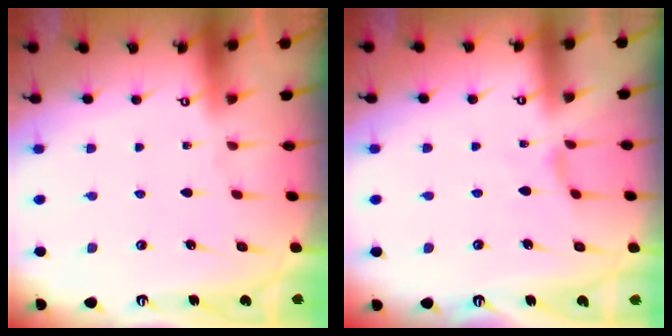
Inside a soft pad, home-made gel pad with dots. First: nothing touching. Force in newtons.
{"total": 1.7, "press": 1.7, "slide": 0.4}